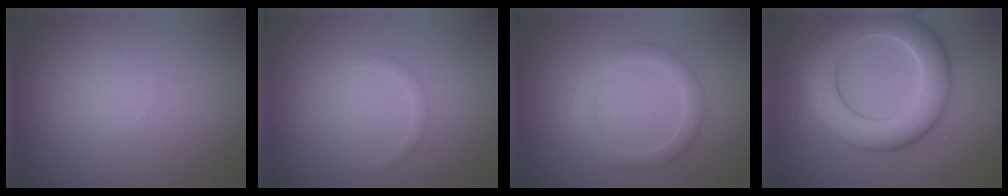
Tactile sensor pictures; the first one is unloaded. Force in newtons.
{"total": 0.9, "press": 0.9, "slide": 0.0}
{"total": 2.4, "press": 2.4, "slide": 0.1}
{"total": 9.1, "press": 9.1, "slide": 0.5}